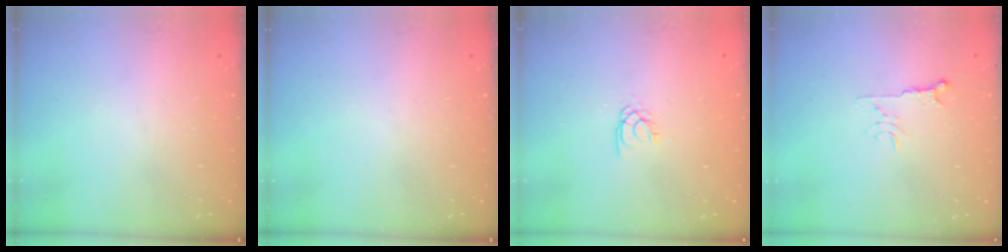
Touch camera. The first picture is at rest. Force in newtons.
{"total": 0.0}
{"total": 2.0, "press": 2.0, "slide": 0.3}
{"total": 4.3, "press": 4.3, "slide": 0.6}